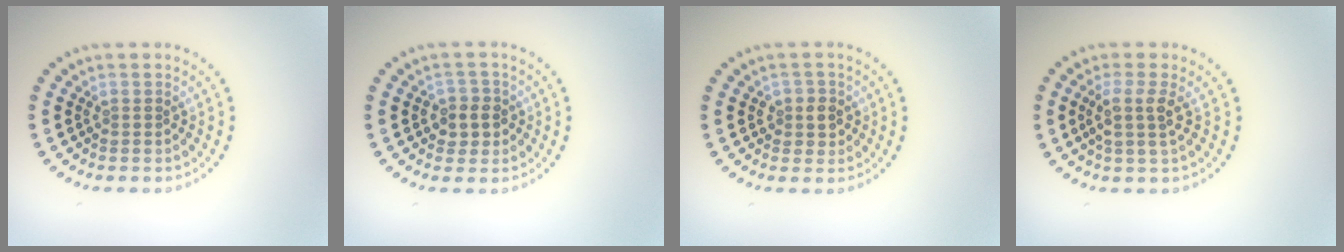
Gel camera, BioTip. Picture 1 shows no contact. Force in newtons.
{"total": 2.3, "press": 2.1, "slide": 1.0}
{"total": 1.8, "press": 1.6, "slide": 0.7}
{"total": 2.5, "press": 2.0, "slide": 1.5}